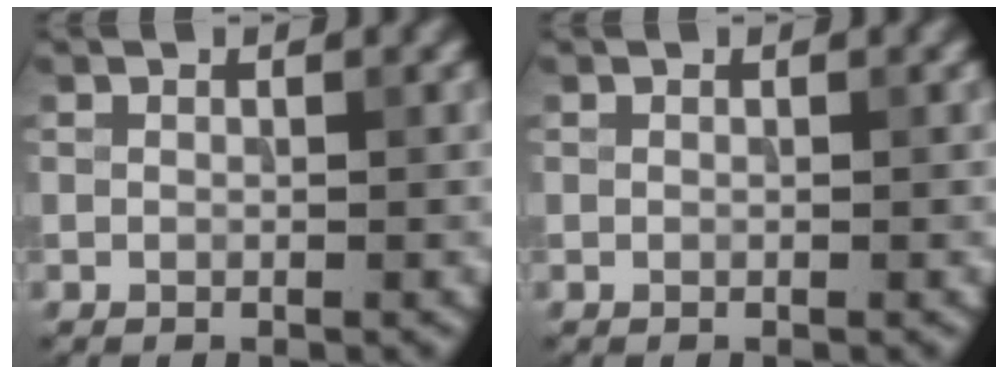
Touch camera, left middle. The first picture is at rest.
{"total": 0.0}